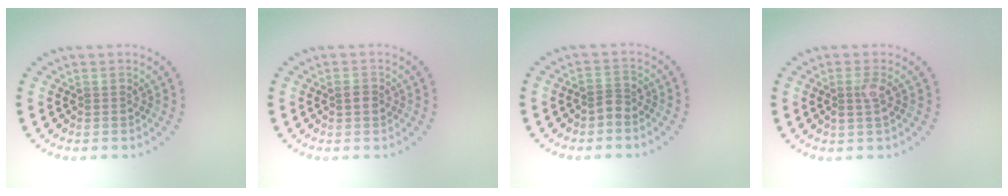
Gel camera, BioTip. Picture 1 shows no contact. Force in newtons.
{"total": 1.1, "press": 1.1, "slide": 0.0}
{"total": 1.4, "press": 1.1, "slide": 0.9}
{"total": 1.6, "press": 1.3, "slide": 0.8}